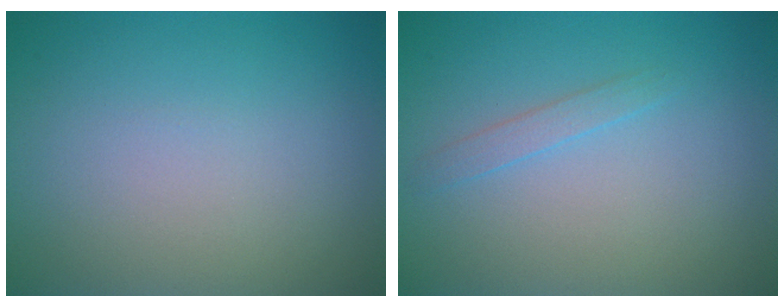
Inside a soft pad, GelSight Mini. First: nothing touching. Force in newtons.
{"total": 1.1, "press": 1.1, "slide": 0.0}